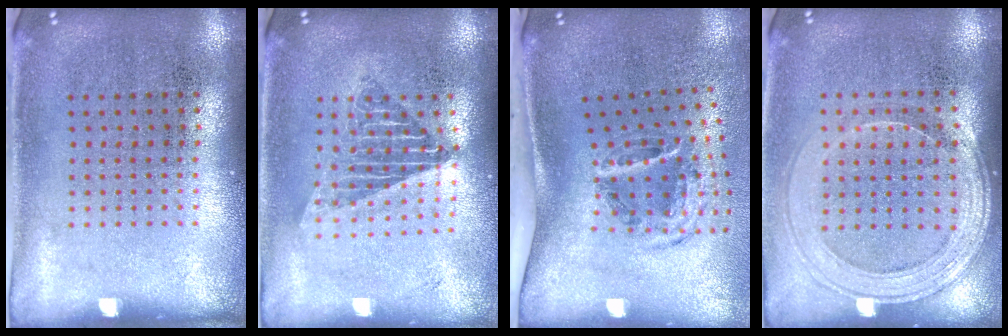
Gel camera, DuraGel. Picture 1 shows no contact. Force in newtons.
{"total": 1.5, "press": 1.3, "slide": 0.8}
{"total": 2.1, "press": 1.2, "slide": 1.7}
{"total": 1.6, "press": 1.4, "slide": 0.7}